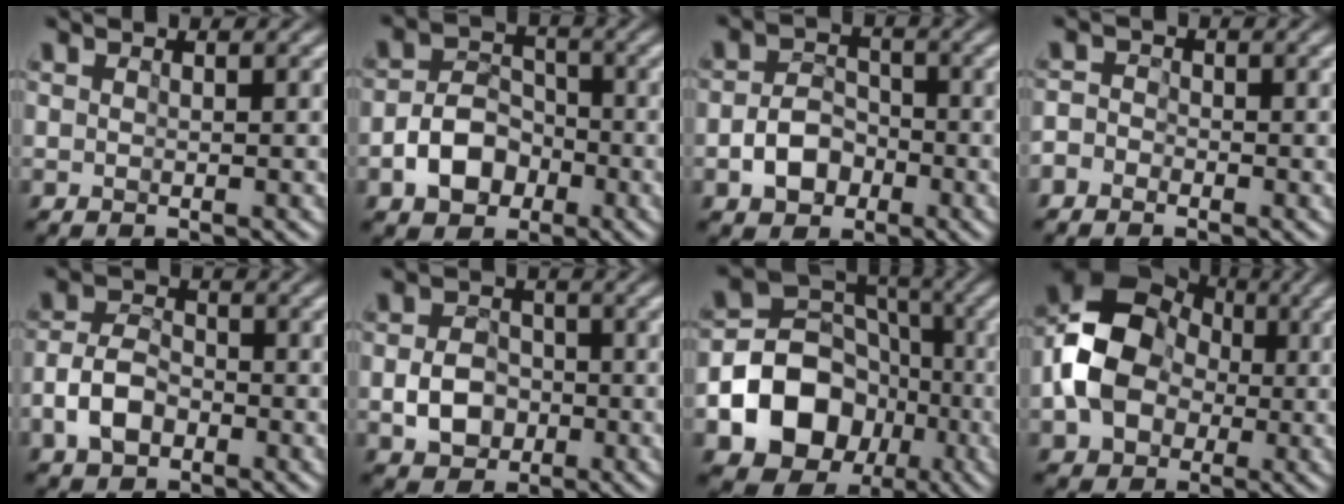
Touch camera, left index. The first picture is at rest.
{"total": 4.5, "force": [-2.0, 3.2, 2.5], "torque": [-0.041, 0.004, -0.035]}
{"total": 3.5, "force": [-1.6, 2.5, 1.9], "torque": [-0.032, 0.006, -0.024]}
{"total": 2.4, "force": [-1.7, 1.7, 0.5], "torque": [0.007, 0.008, -0.040]}
{"total": 3.9, "force": [-1.9, 2.4, 2.4], "torque": [-0.052, 0.007, -0.037]}
{"total": 3.7, "force": [-1.2, 2.8, 2.1], "torque": [-0.037, 0.004, -0.019]}
{"total": 13.6, "force": [-4.5, 11.3, 6.2], "torque": [-0.111, -0.025, -0.092]}
{"total": 9.5, "force": [-1.1, 7.4, 5.8], "torque": [-0.110, -0.001, -0.030]}